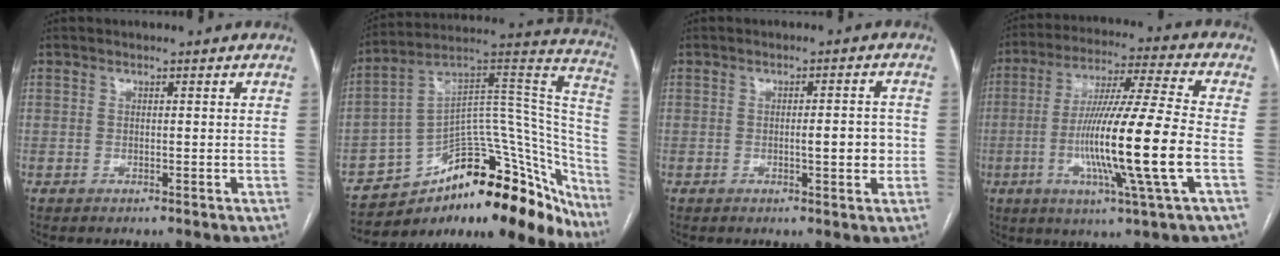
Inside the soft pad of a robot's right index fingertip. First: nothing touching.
{"total": 29.9, "force": [-23.4, 11.3, 14.7], "torque": [-0.104, 0.063, -0.317]}
{"total": 4.3, "force": [-0.7, 0.7, 4.2], "torque": [-0.060, 0.002, -0.007]}
{"total": 17.3, "force": [-3.7, -1.0, 16.9], "torque": [-0.316, -0.011, -0.076]}